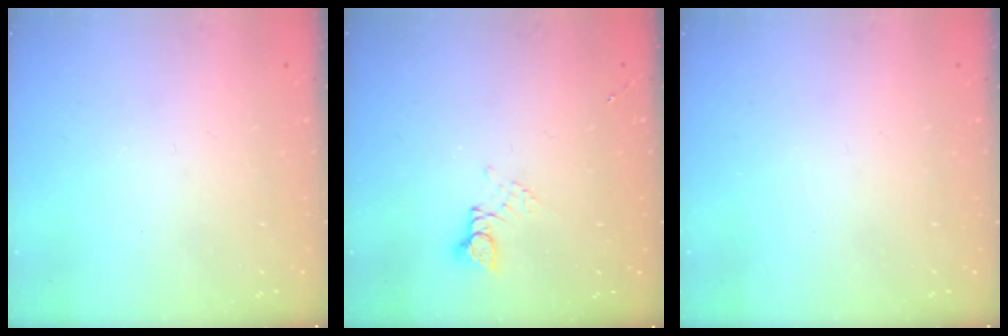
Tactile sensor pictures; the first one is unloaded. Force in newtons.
{"total": 3.2, "press": 3.2, "slide": 0.4}
{"total": 0.0}